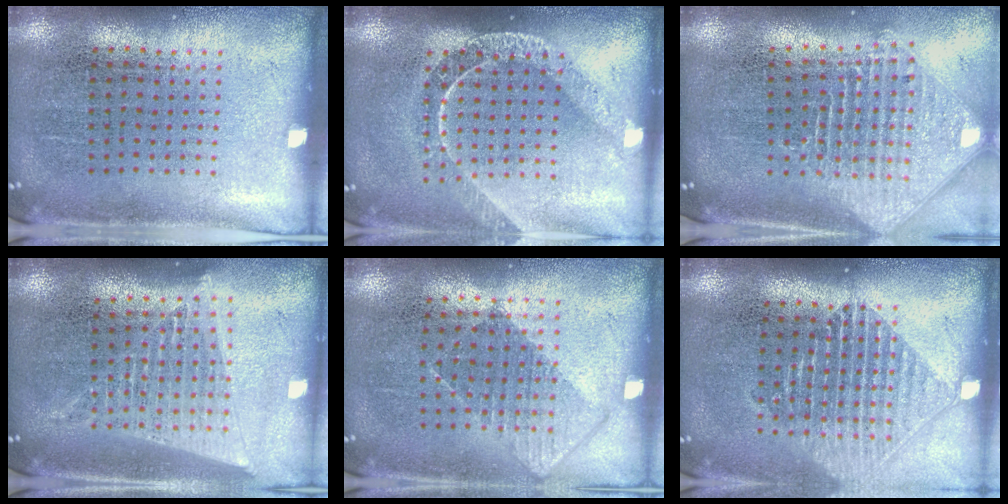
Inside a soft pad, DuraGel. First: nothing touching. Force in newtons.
{"total": 1.8, "press": 1.5, "slide": 1.0}
{"total": 2.5, "press": 1.8, "slide": 1.7}
{"total": 1.7, "press": 1.6, "slide": 0.7}
{"total": 0.8, "press": 0.7, "slide": 0.4}
{"total": 1.6, "press": 1.4, "slide": 0.7}